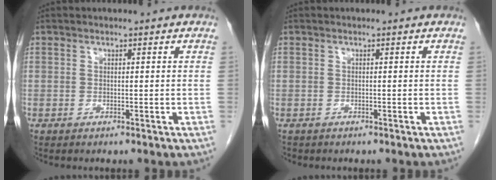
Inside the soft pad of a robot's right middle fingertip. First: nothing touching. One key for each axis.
{"total": 0.6, "fx": -0.5, "fy": 0.3, "fz": 0.0, "tx": -0.009, "ty": 0.001, "tz": -0.010}